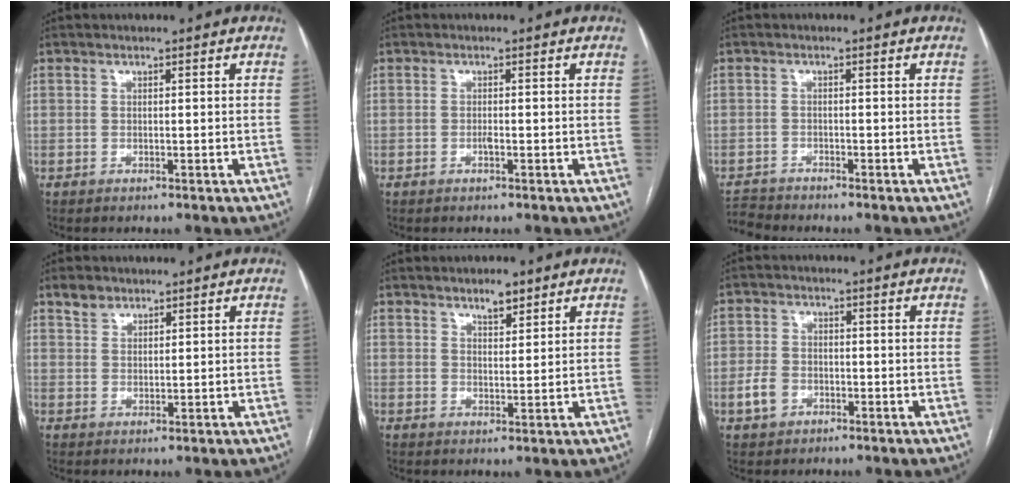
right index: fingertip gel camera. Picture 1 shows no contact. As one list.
[{"total": 0.8, "force": [-0.4, 0.1, 0.7], "torque": [-0.018, 0.000, -0.007]}, {"total": 2.8, "force": [-2.7, 0.3, -0.7], "torque": [0.014, -0.013, -0.049]}, {"total": 2.8, "force": [2.2, 1.7, 0.6], "torque": [-0.013, 0.010, 0.042]}, {"total": 3.3, "force": [2.5, 1.3, 1.8], "torque": [-0.029, 0.000, 0.042]}, {"total": 4.2, "force": [-1.7, 3.3, 2.0], "torque": [-0.045, 0.009, -0.025]}]